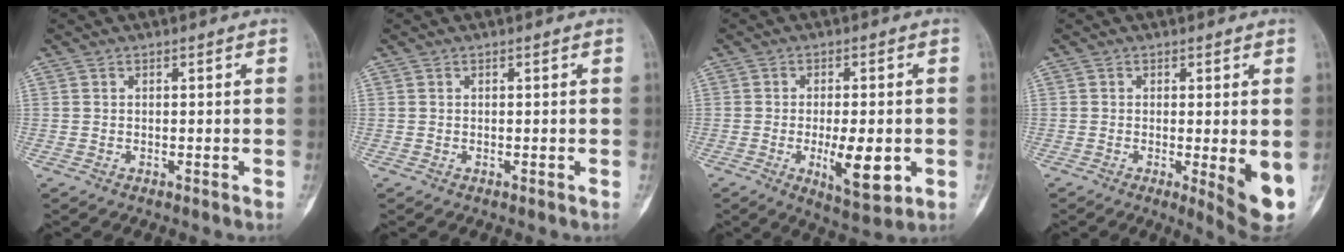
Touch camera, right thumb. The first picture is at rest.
{"total": 0.0}
{"total": 10.0, "force": [-2.3, 3.7, 9.0], "torque": [-0.132, -0.012, -0.027]}
{"total": 8.1, "force": [-1.6, 2.0, 7.7], "torque": [-0.100, -0.019, -0.019]}